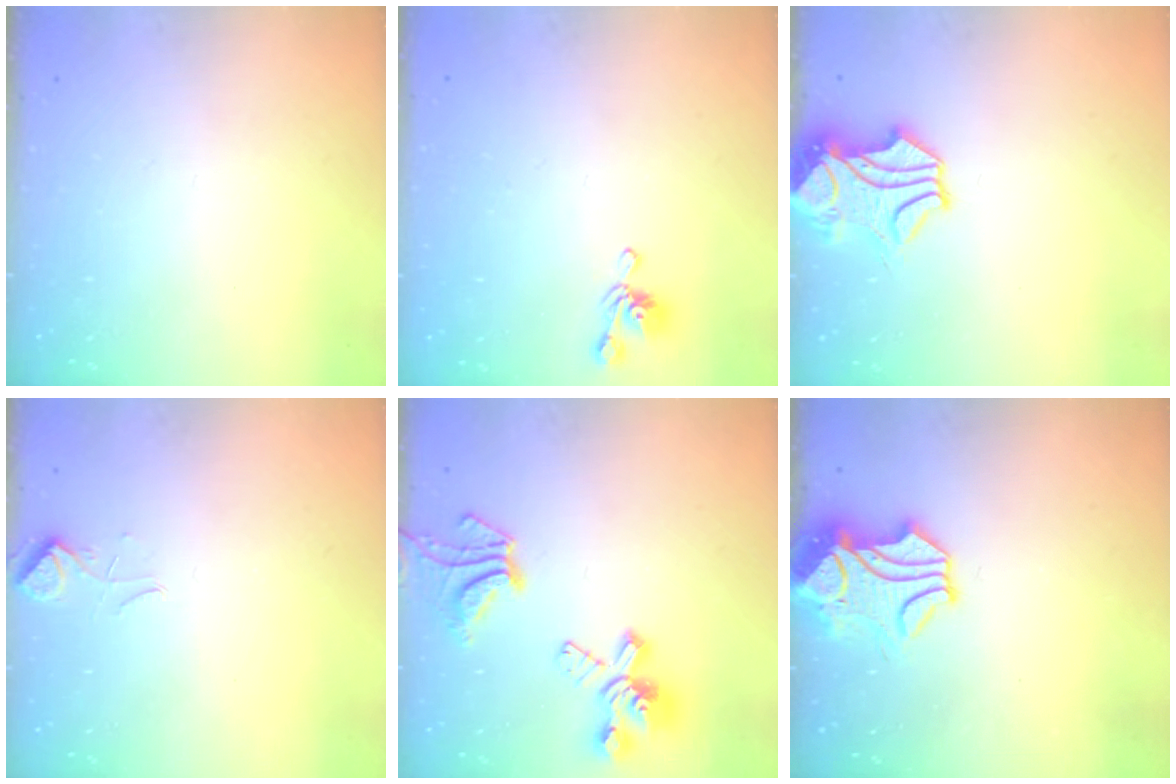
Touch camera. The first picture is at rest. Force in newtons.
{"total": 4.8, "press": 4.8, "slide": 0.2}
{"total": 2.2, "press": 1.8, "slide": 1.3}
{"total": 2.2, "press": 2.1, "slide": 0.7}
{"total": 8.7, "press": 8.3, "slide": 2.6}
{"total": 1.4, "press": 0.7, "slide": 1.3}